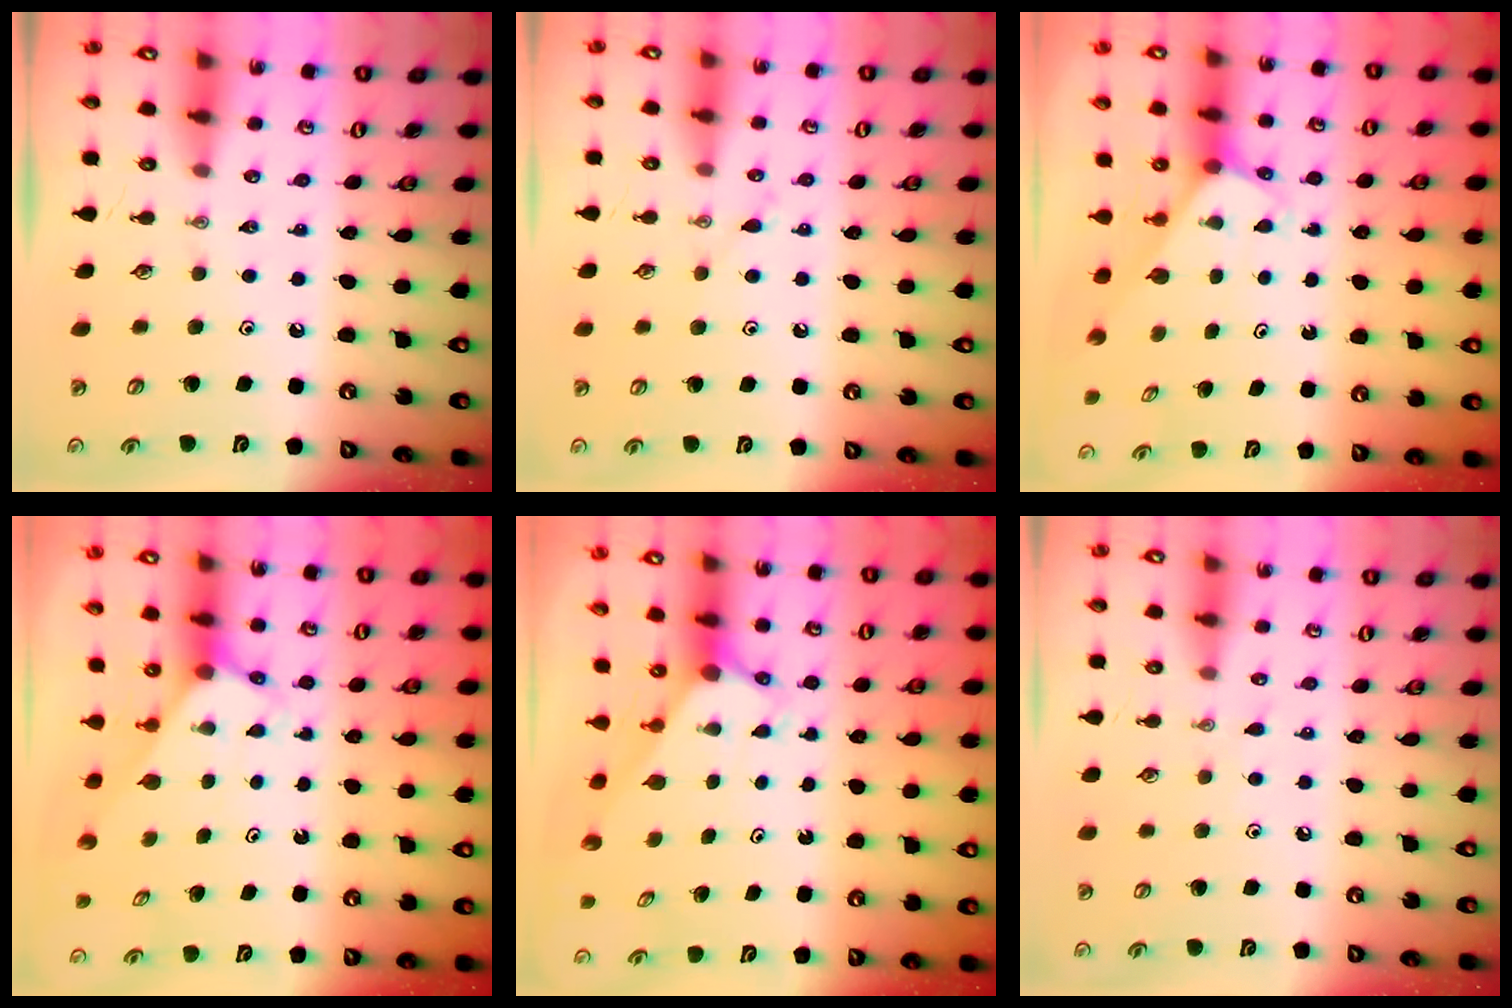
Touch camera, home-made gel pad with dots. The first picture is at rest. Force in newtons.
{"total": 4.1, "press": 4.1, "slide": 0.5}
{"total": 2.4, "press": 2.4, "slide": 0.2}
{"total": 2.6, "press": 2.6, "slide": 0.2}
{"total": 2.7, "press": 2.7, "slide": 0.0}
{"total": 3.4, "press": 3.3, "slide": 0.5}